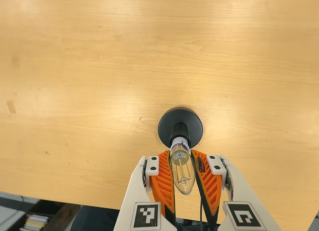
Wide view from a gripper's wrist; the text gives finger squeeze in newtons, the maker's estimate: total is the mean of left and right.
{"total": 19.7, "left": 19.3, "right": 20.1}